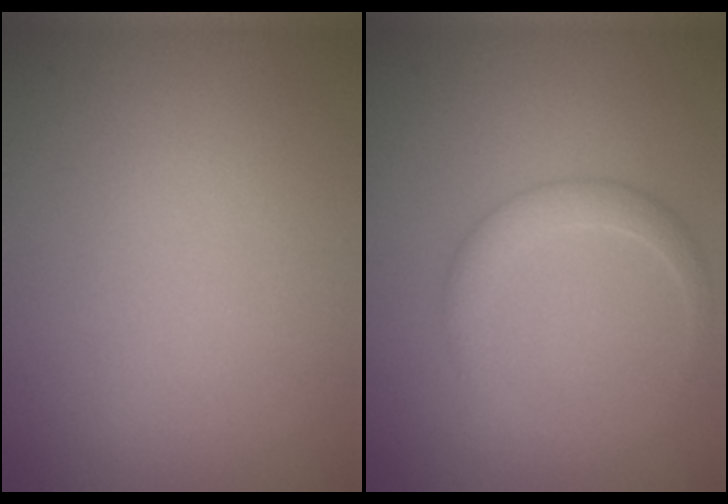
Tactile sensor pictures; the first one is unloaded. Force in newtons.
{"total": 2.1, "press": 2.1, "slide": 0.1}